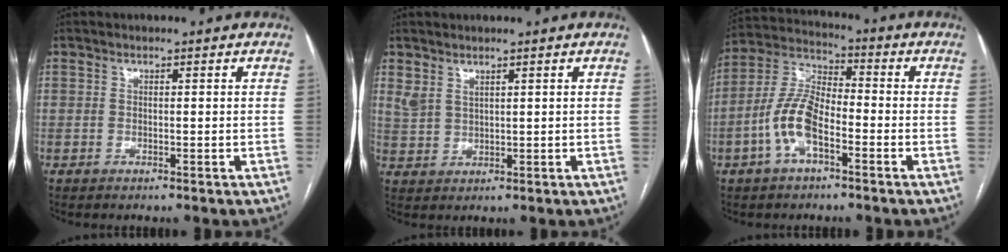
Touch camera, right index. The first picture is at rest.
{"total": 2.9, "force": [2.5, 1.2, 0.8], "torque": [-0.029, 0.008, 0.059]}
{"total": 9.2, "force": [-3.3, 3.8, 7.7], "torque": [-0.181, 0.017, -0.068]}